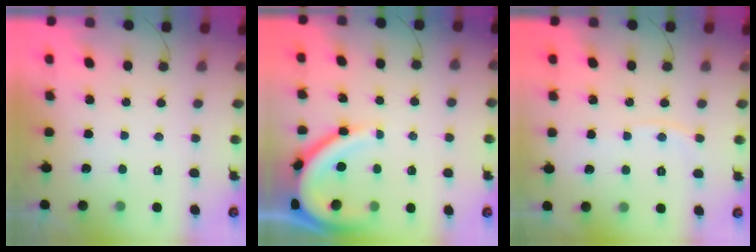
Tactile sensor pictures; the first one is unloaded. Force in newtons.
{"total": 11.1, "press": 11.0, "slide": 1.0}
{"total": 4.9, "press": 4.8, "slide": 0.7}